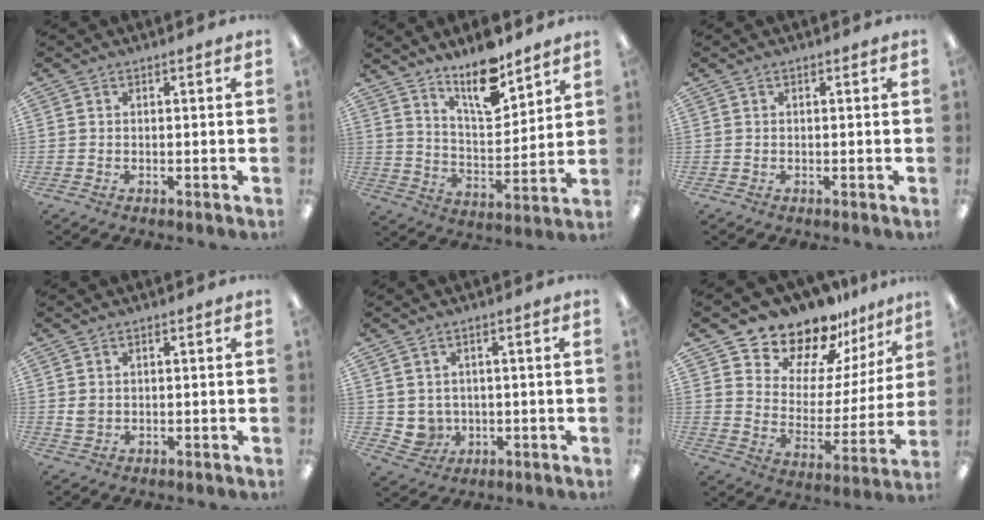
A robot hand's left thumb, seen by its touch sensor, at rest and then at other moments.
{"total": 13.3, "force": [10.5, 4.2, 7.1], "torque": [-0.103, -0.069, 0.179]}
{"total": 0.0}
{"total": 2.1, "force": [0.9, 1.7, 1.0], "torque": [-0.013, 0.001, 0.013]}
{"total": 4.2, "force": [1.5, 3.9, 0.8], "torque": [-0.019, -0.002, 0.031]}
{"total": 15.9, "force": [14.2, 6.5, 2.6], "torque": [-0.061, -0.133, 0.256]}